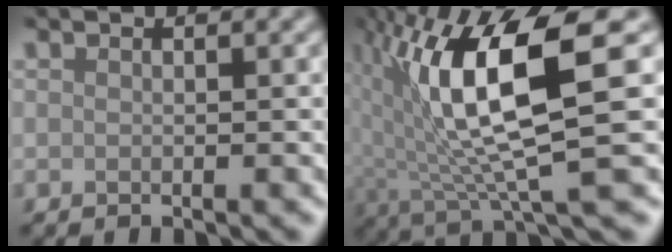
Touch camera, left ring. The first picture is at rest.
{"total": 11.6, "force": [2.1, 3.2, 11.0], "torque": [-0.200, -0.009, 0.046]}